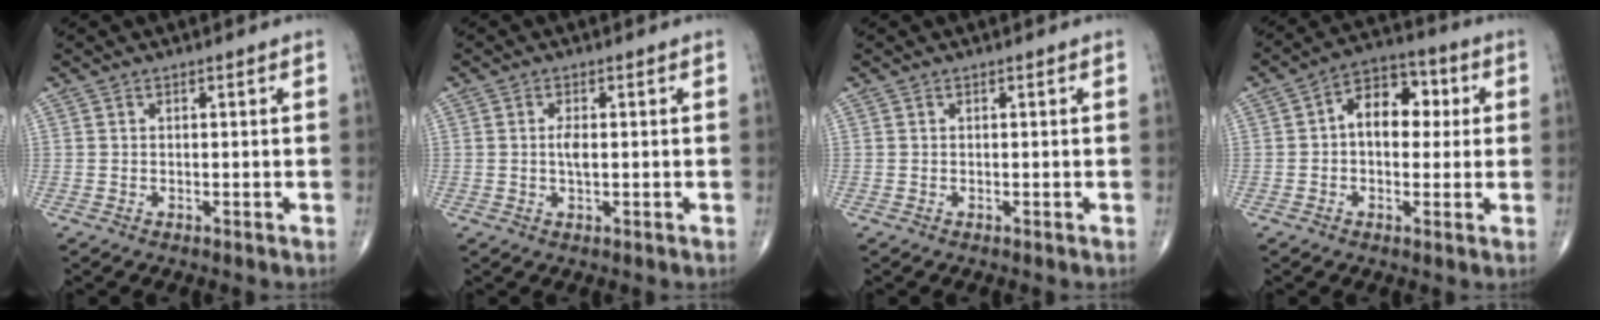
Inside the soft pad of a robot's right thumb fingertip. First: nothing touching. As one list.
[{"total": 2.3, "force": [0.1, 0.9, 2.1], "torque": [-0.040, -0.001, 0.001]}, {"total": 0.0}, {"total": 10.5, "force": [1.3, 6.9, 7.7], "torque": [-0.084, 0.025, 0.012]}]